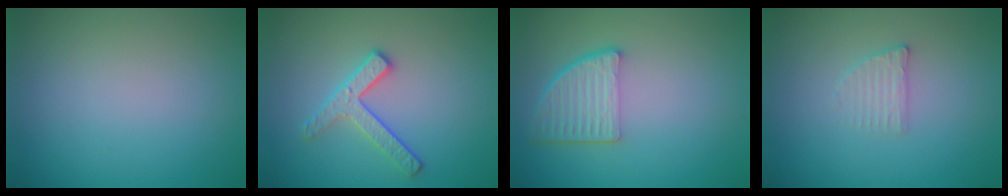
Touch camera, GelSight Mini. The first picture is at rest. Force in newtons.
{"total": 2.6, "press": 2.4, "slide": 0.9}
{"total": 4.5, "press": 3.4, "slide": 3.0}
{"total": 1.6, "press": 1.5, "slide": 0.3}